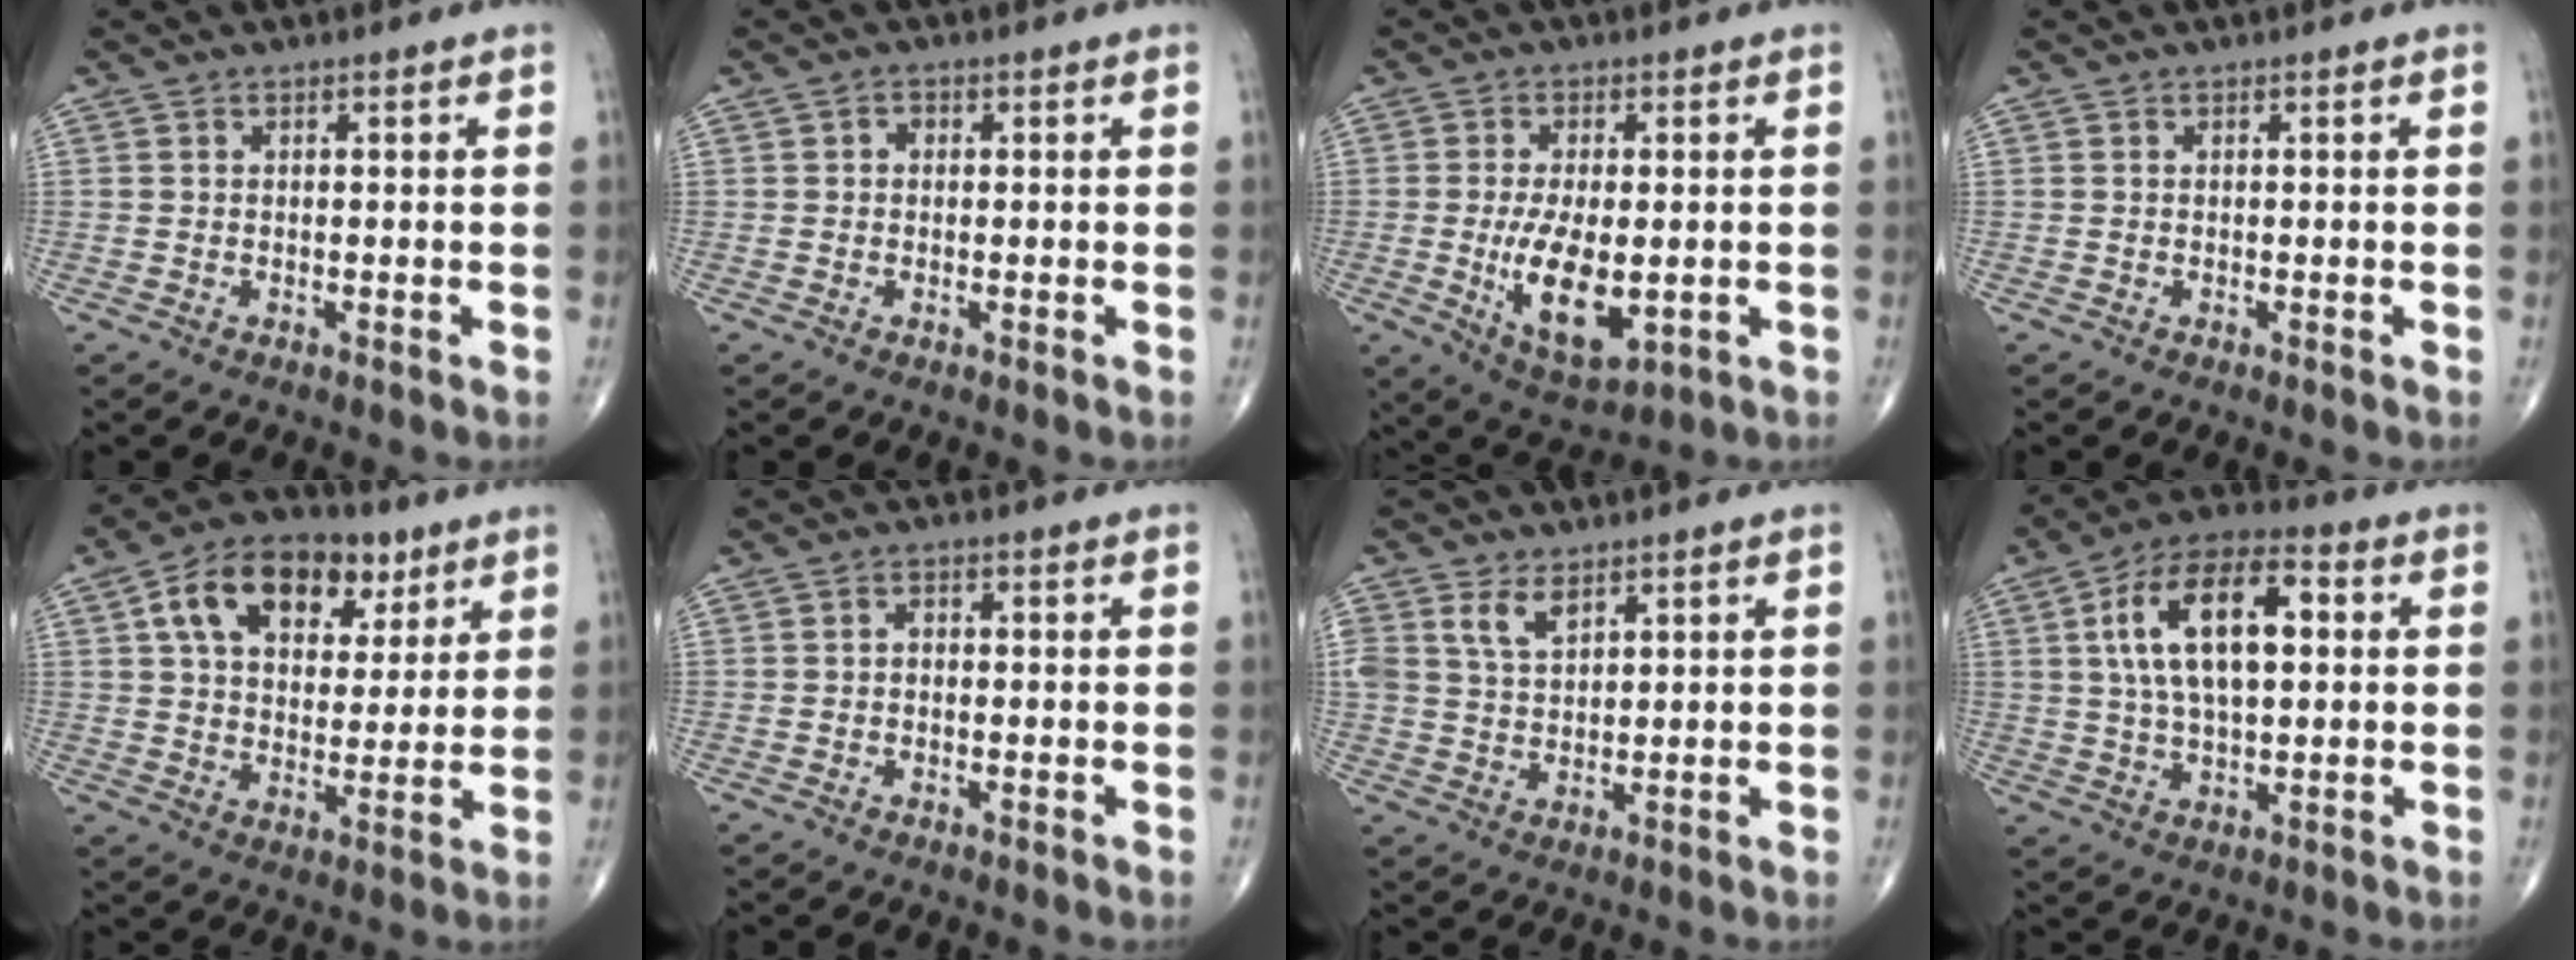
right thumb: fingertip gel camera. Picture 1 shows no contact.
{"total": 1.2, "force": [0.0, 1.0, 0.6], "torque": [-0.002, 0.004, -0.004]}
{"total": 11.8, "force": [-1.7, 5.6, 10.2], "torque": [-0.173, -0.018, -0.017]}
{"total": 0.0}
{"total": 16.6, "force": [7.1, 10.6, 10.7], "torque": [-0.143, -0.003, 0.115]}
{"total": 1.2, "force": [-0.2, 0.8, 0.8], "torque": [-0.007, 0.006, -0.006]}
{"total": 4.9, "force": [2.8, 2.7, 3.0], "torque": [-0.048, -0.012, 0.058]}
{"total": 16.3, "force": [3.2, 7.9, 14.0], "torque": [-0.241, 0.020, 0.052]}